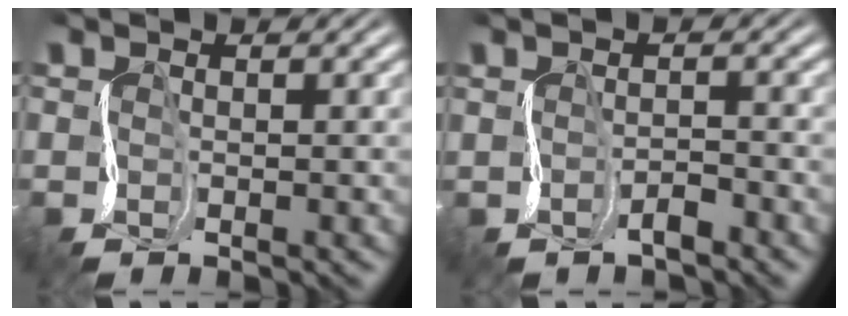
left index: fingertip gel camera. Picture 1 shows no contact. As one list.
[{"total": 1.0, "force": [0.3, -0.7, -0.7], "torque": [0.004, 0.011, -0.007]}]